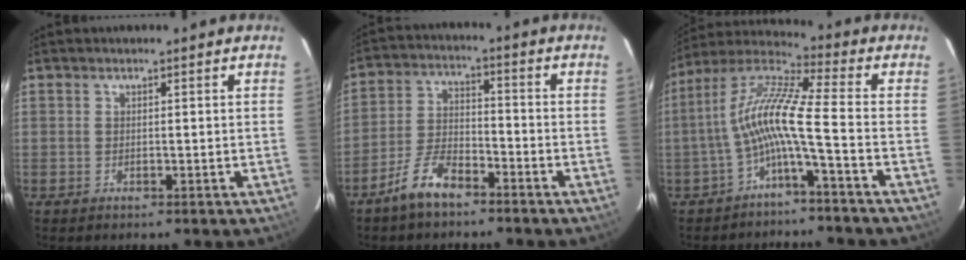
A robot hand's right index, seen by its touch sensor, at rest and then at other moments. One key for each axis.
{"total": 8.0, "fx": -6.0, "fy": 2.9, "fz": 4.4, "tx": -0.100, "ty": 0.008, "tz": -0.115}
{"total": 10.4, "fx": -3.2, "fy": -0.1, "fz": 9.9, "tx": -0.205, "ty": 0.016, "tz": -0.067}